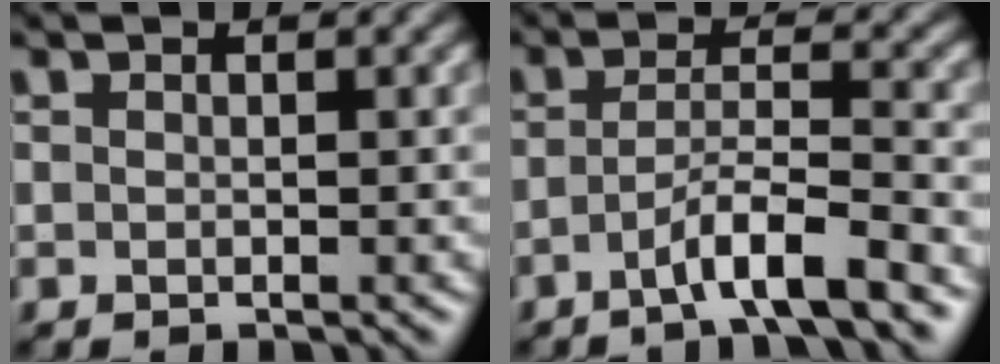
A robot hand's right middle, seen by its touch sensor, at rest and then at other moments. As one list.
[{"total": 4.8, "force": [-2.8, 0.6, 3.9], "torque": [-0.066, 0.009, -0.056]}]